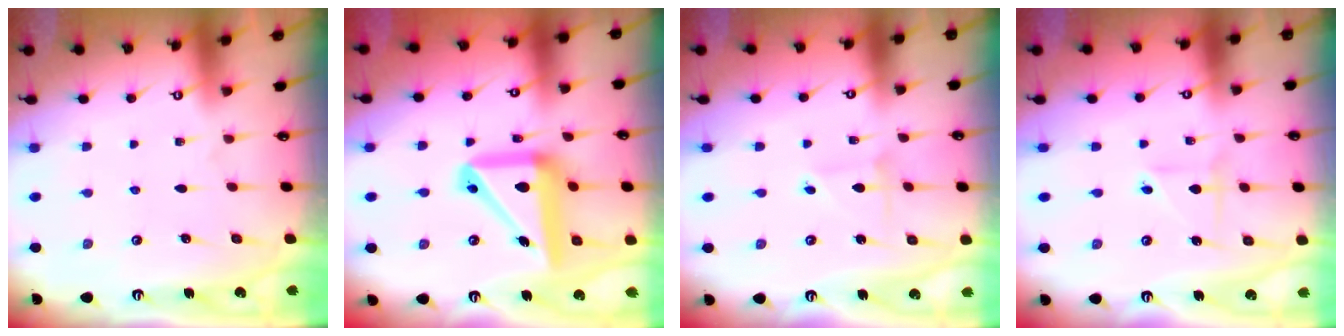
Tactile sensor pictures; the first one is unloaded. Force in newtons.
{"total": 16.7, "press": 16.5, "slide": 2.5}
{"total": 2.0, "press": 2.0, "slide": 0.2}
{"total": 2.1, "press": 2.0, "slide": 0.5}